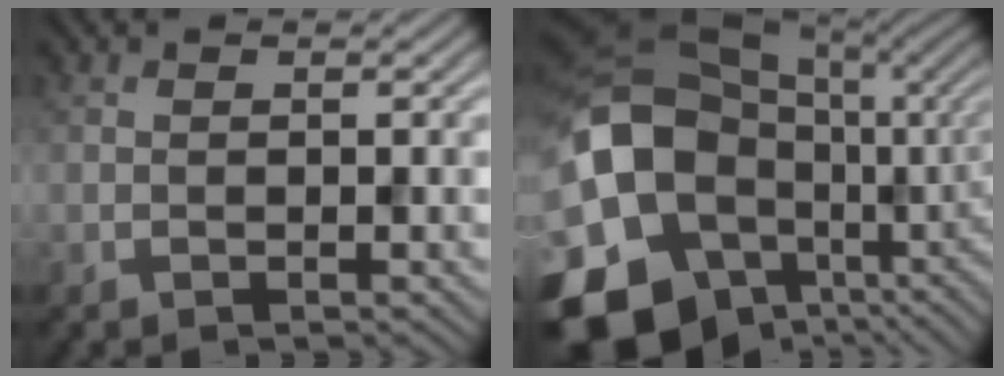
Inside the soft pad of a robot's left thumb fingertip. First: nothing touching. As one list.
[{"total": 21.0, "force": [-3.9, 14.8, 14.5], "torque": [-0.340, -0.017, -0.049]}]